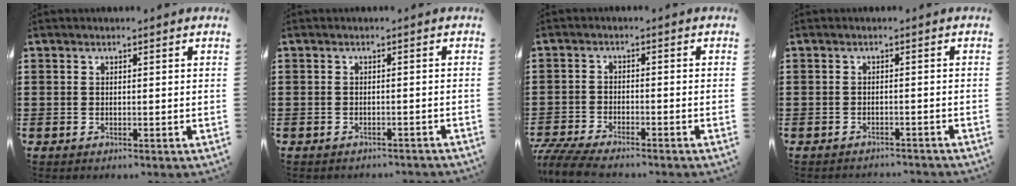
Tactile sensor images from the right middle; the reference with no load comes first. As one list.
[{"total": 1.0, "force": [-1.0, 0.2, 0.1], "torque": [-0.005, 0.002, -0.022]}, {"total": 5.1, "force": [-4.8, 0.7, 1.6], "torque": [-0.050, -0.008, -0.101]}, {"total": 1.3, "force": [-1.3, 0.1, 0.0], "torque": [-0.005, 0.003, -0.029]}]